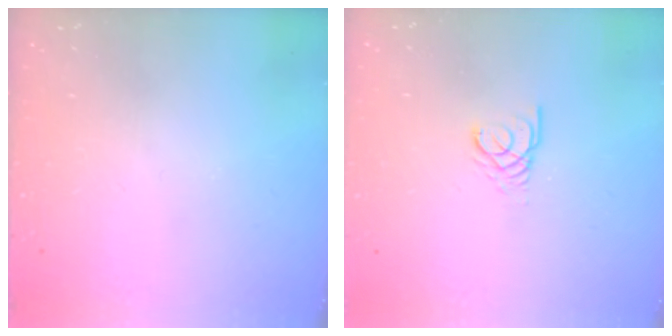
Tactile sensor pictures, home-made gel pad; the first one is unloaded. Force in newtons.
{"total": 2.7, "press": 2.7, "slide": 0.1}